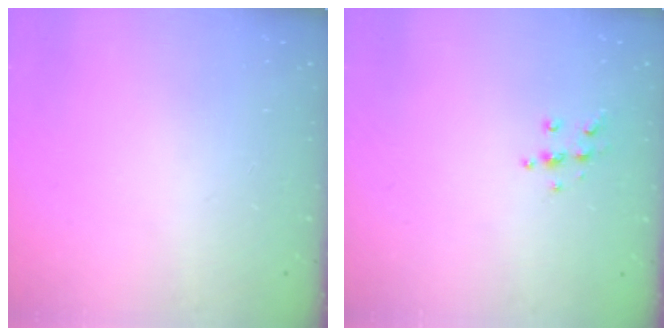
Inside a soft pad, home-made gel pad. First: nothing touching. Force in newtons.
{"total": 6.4, "press": 6.4, "slide": 0.6}